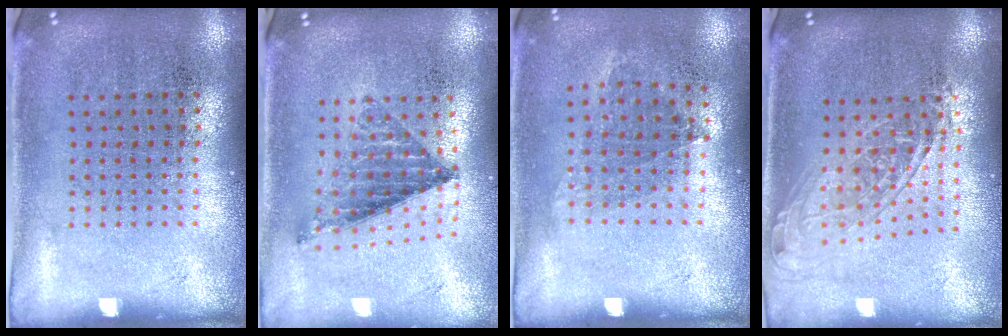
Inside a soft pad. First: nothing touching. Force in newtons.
{"total": 0.9, "press": 0.9, "slide": 0.0}
{"total": 1.0, "press": 0.8, "slide": 0.6}
{"total": 1.6, "press": 1.2, "slide": 1.0}